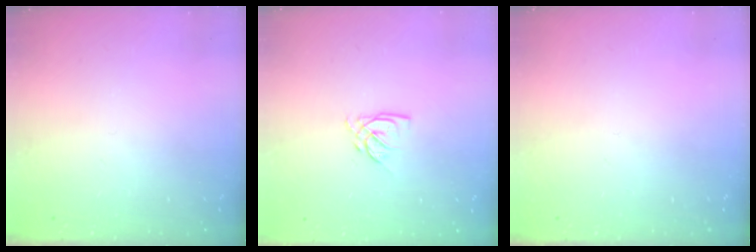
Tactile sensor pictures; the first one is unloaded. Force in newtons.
{"total": 4.2, "press": 4.2, "slide": 0.3}
{"total": 0.0}